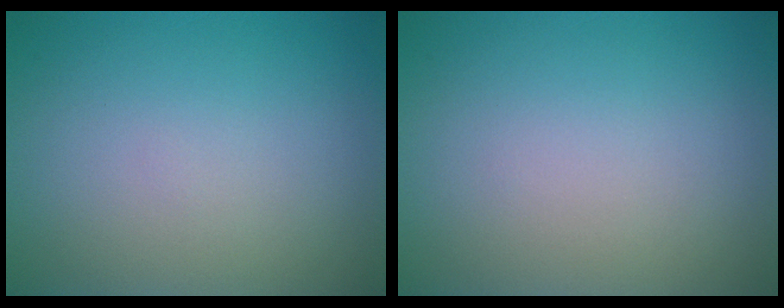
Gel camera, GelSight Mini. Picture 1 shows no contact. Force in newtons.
{"total": 0.0}